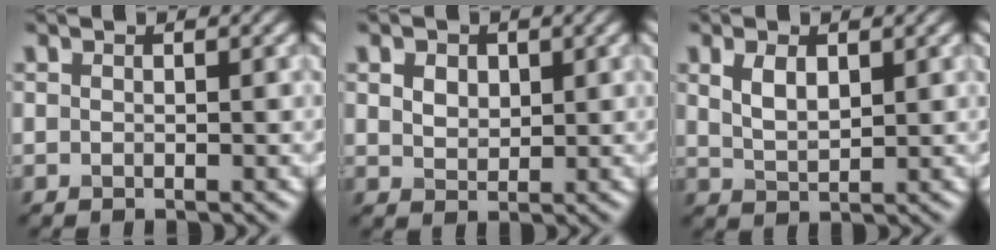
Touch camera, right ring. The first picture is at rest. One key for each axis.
{"total": 2.8, "fx": 1.2, "fy": 1.9, "fz": 1.6, "tx": -0.030, "ty": 0.011, "tz": 0.013}
{"total": 2.7, "fx": 1.2, "fy": 1.4, "fz": 2.1, "tx": -0.048, "ty": -0.002, "tz": 0.028}